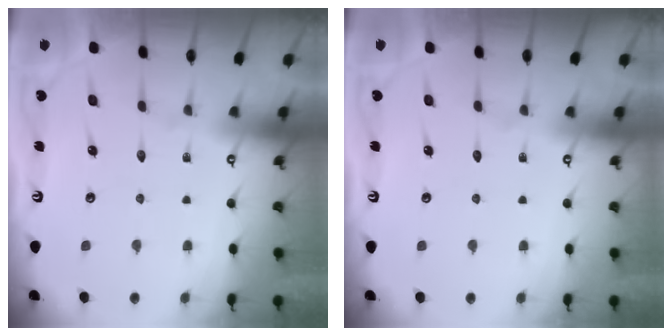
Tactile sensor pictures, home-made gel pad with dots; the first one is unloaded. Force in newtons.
{"total": 0.0}